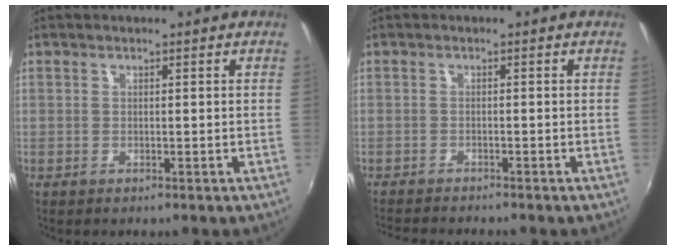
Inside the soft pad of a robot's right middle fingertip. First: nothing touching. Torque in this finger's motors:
{"motor_torque": [0.98, -1.16, 0.06, 0.06]}